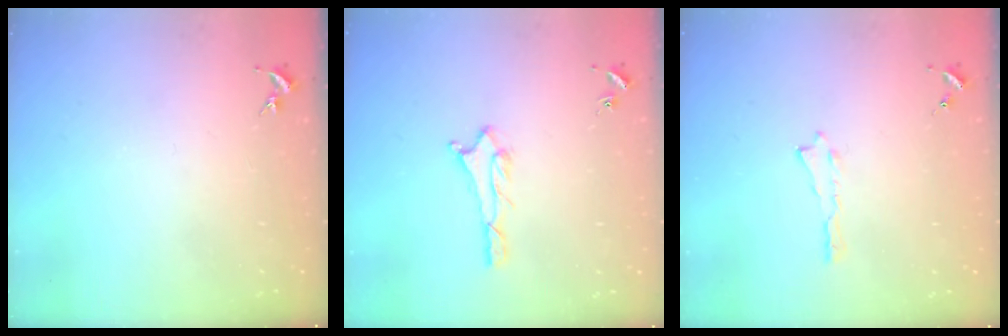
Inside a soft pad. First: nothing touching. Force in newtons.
{"total": 2.0, "press": 2.0, "slide": 0.2}
{"total": 0.0}